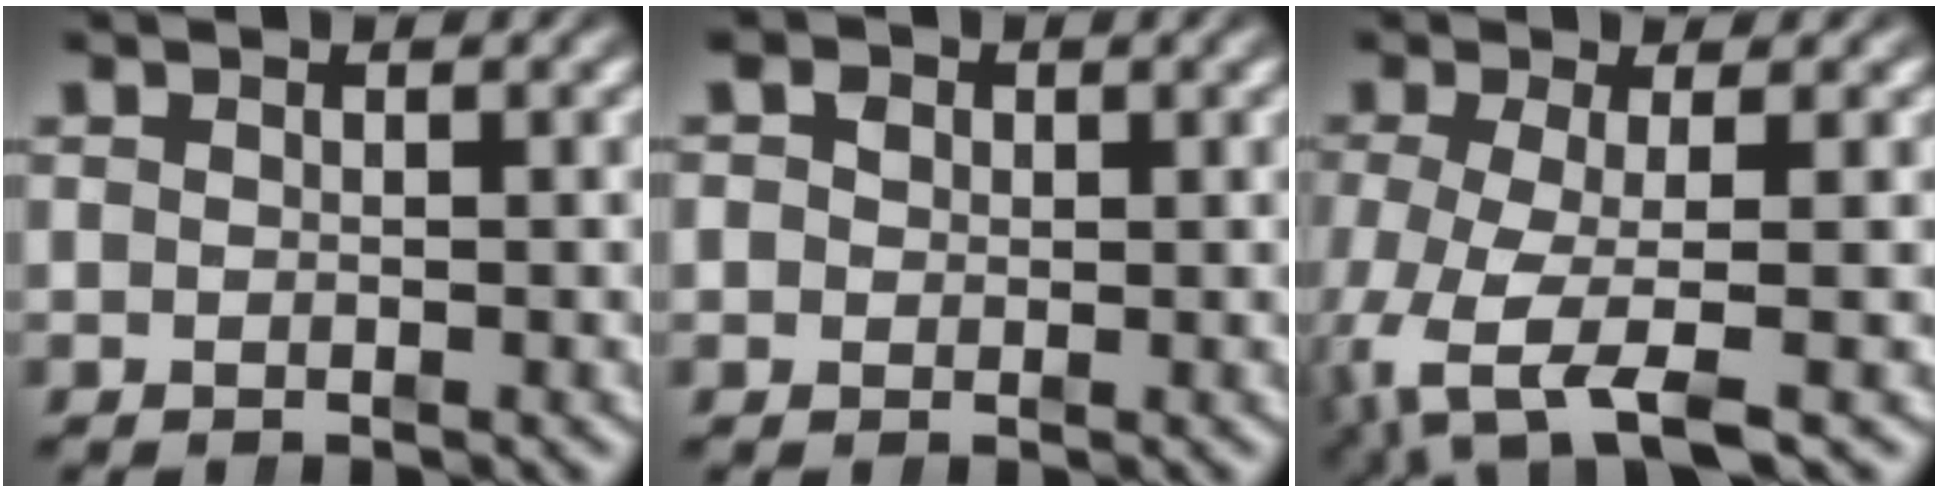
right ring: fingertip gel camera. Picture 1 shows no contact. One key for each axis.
{"total": 1.6, "fx": 0.4, "fy": 1.5, "fz": 0.6, "tx": -0.016, "ty": -0.006, "tz": 0.011}
{"total": 7.3, "fx": -3.4, "fy": 4.1, "fz": 4.9, "tx": -0.139, "ty": -0.054, "tz": -0.033}